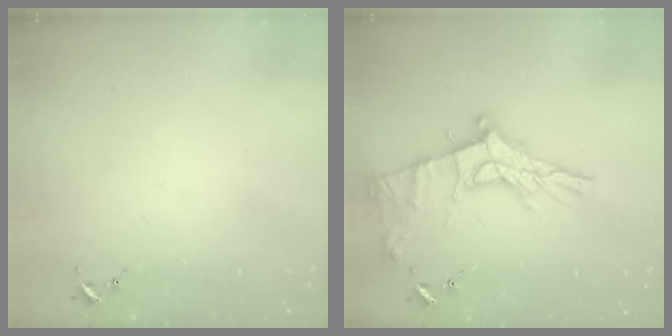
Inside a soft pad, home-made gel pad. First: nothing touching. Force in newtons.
{"total": 16.2, "press": 16.1, "slide": 1.0}